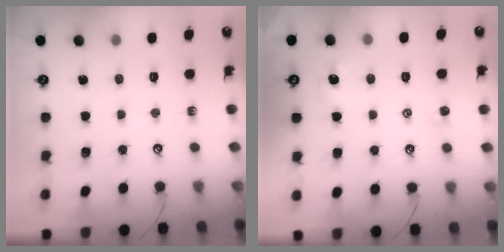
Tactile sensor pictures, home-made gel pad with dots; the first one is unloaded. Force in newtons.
{"total": 1.5, "press": 1.4, "slide": 0.6}